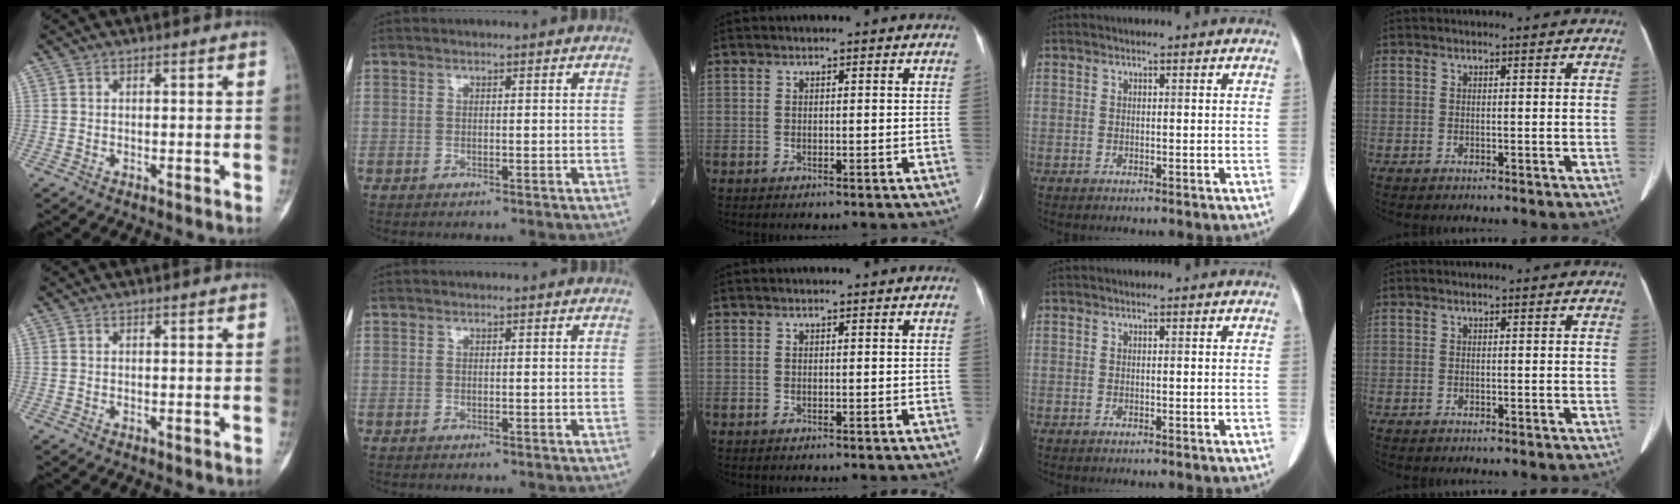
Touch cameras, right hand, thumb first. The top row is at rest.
{}